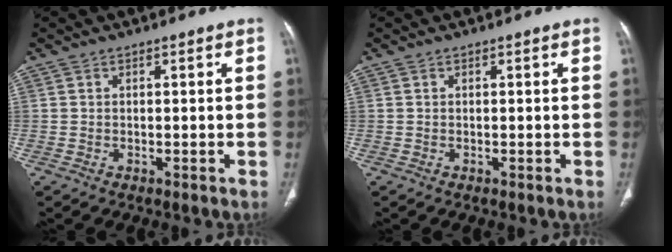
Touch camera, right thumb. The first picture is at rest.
{"total": 0.0}